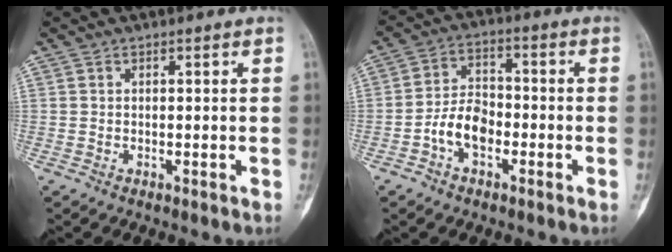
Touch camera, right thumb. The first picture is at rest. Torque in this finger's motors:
{"motor_torque": [0.21, -0.03, 0.89, -0.65, 0.04]}